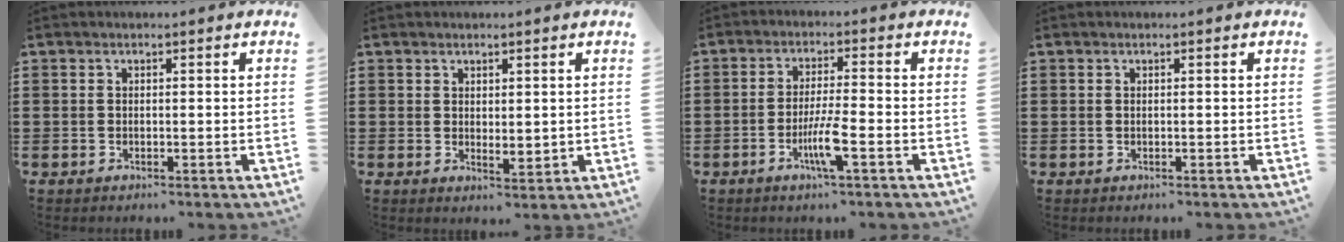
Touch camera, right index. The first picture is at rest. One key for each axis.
{"total": 1.6, "fx": 1.2, "fy": 0.7, "fz": 0.7, "tx": -0.009, "ty": -0.003, "tz": 0.023}
{"total": 5.6, "fx": -2.4, "fy": 0.3, "fz": 5.0, "tx": -0.103, "ty": -0.016, "tz": -0.046}
{"total": 0.0}